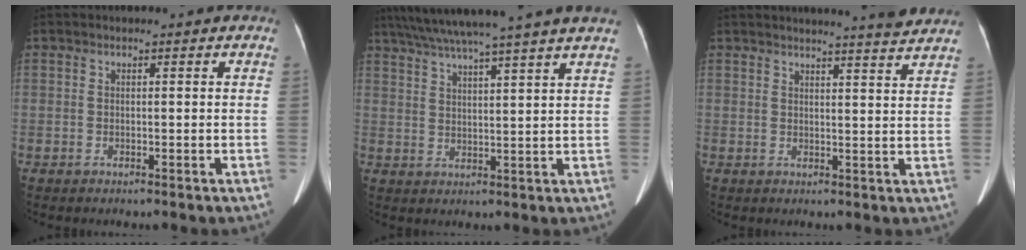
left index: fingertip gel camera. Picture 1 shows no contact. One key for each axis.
{"total": 17.7, "fx": 15.3, "fy": -1.4, "fz": 8.8, "tx": -0.155, "ty": 0.014, "tz": 0.213}
{"total": 8.3, "fx": 7.8, "fy": -0.8, "fz": 2.7, "tx": -0.041, "ty": -0.005, "tz": 0.083}